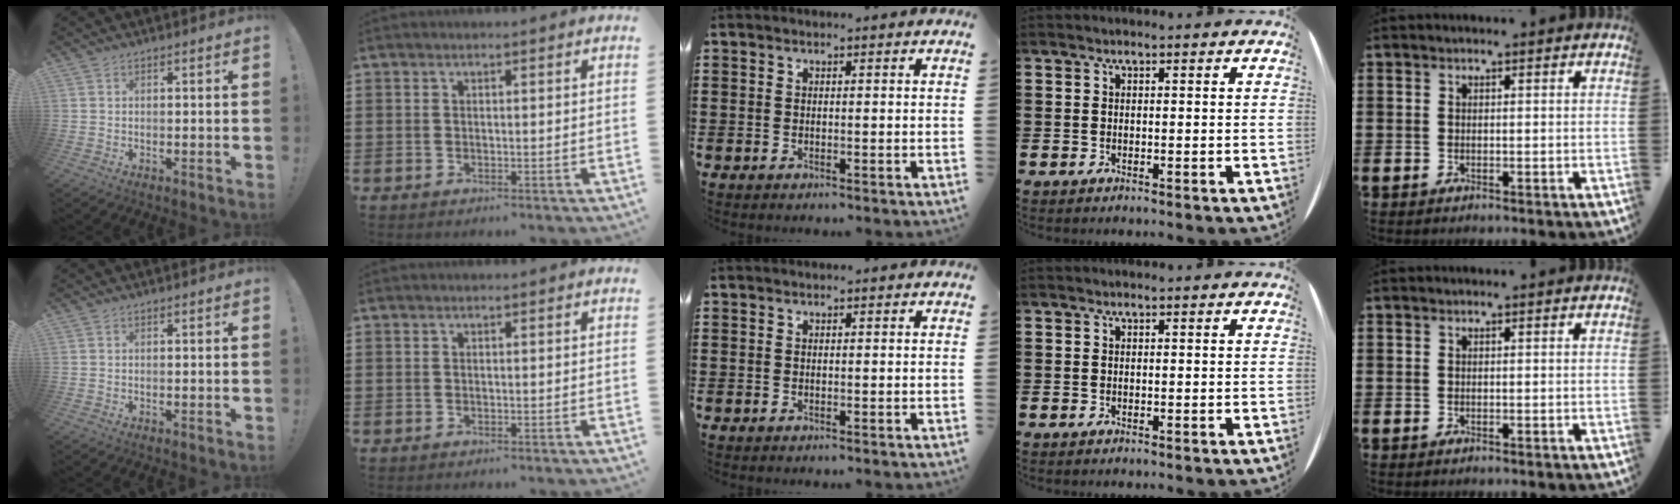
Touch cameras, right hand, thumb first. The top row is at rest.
{}